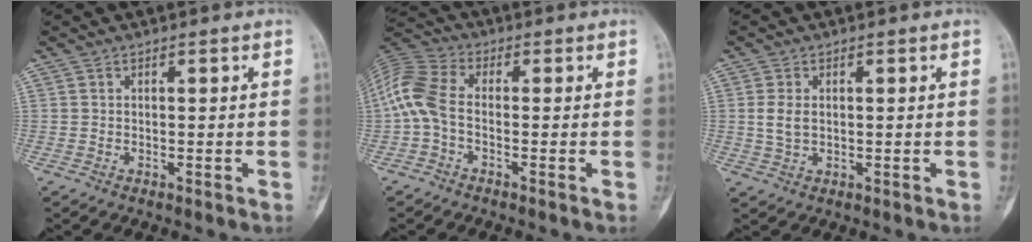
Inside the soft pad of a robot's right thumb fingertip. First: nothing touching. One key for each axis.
{"total": 8.7, "fx": -1.3, "fy": 4.8, "fz": 7.1, "tx": -0.162, "ty": 0.023, "tz": -0.041}
{"total": 3.3, "fx": 0.4, "fy": 2.1, "fz": 2.5, "tx": -0.051, "ty": -0.002, "tz": 0.011}